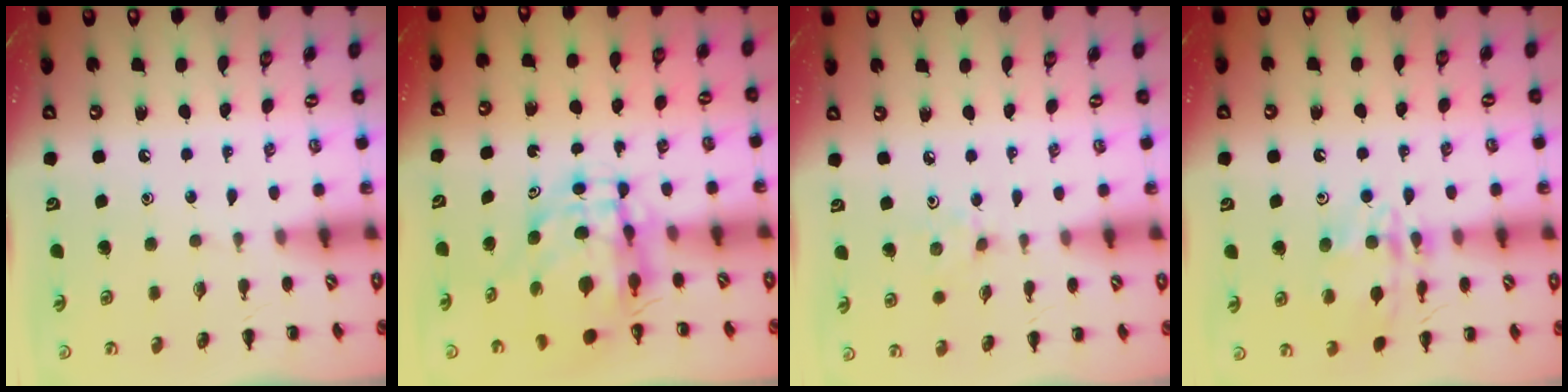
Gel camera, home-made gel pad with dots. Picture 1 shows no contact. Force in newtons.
{"total": 6.2, "press": 6.1, "slide": 1.1}
{"total": 2.4, "press": 2.3, "slide": 0.8}
{"total": 15.8, "press": 15.8, "slide": 1.0}